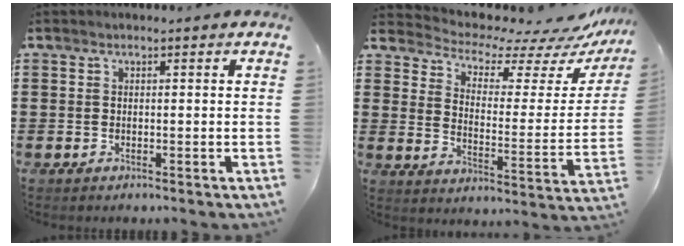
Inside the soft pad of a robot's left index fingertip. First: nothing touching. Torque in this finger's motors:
{"motor_torque": [1.22, -0.92, 0.21, 0.01]}